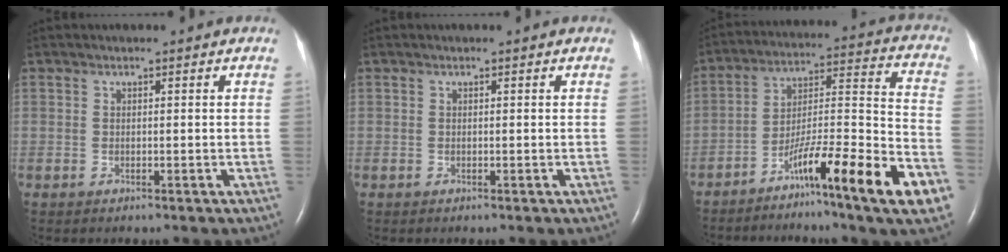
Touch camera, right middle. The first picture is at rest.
{"total": 0.0}
{"total": 18.3, "force": [-10.3, 0.1, 15.1], "torque": [-0.222, -0.007, -0.166]}